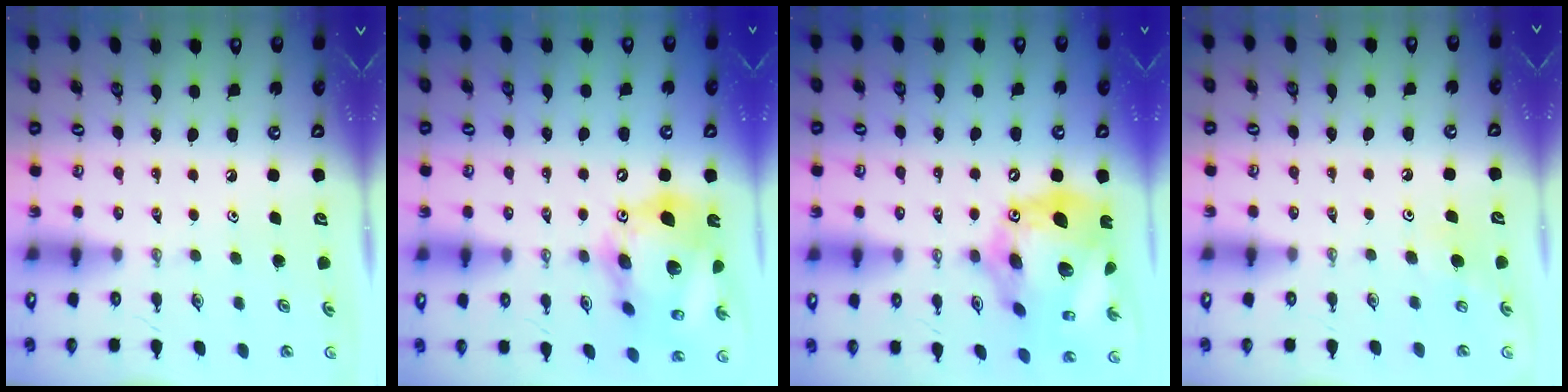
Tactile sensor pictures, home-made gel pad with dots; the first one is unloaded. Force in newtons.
{"total": 22.1, "press": 21.8, "slide": 3.5}
{"total": 25.3, "press": 25.2, "slide": 3.0}
{"total": 6.4, "press": 6.3, "slide": 1.0}